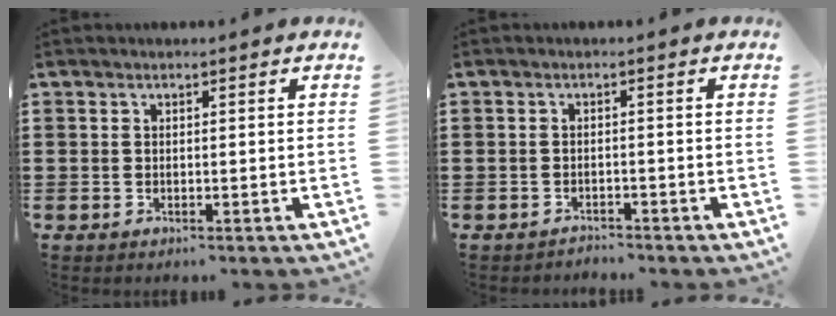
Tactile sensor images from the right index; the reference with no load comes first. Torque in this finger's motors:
{"motor_torque": [0.49, 0.70, -1.05, -0.13]}